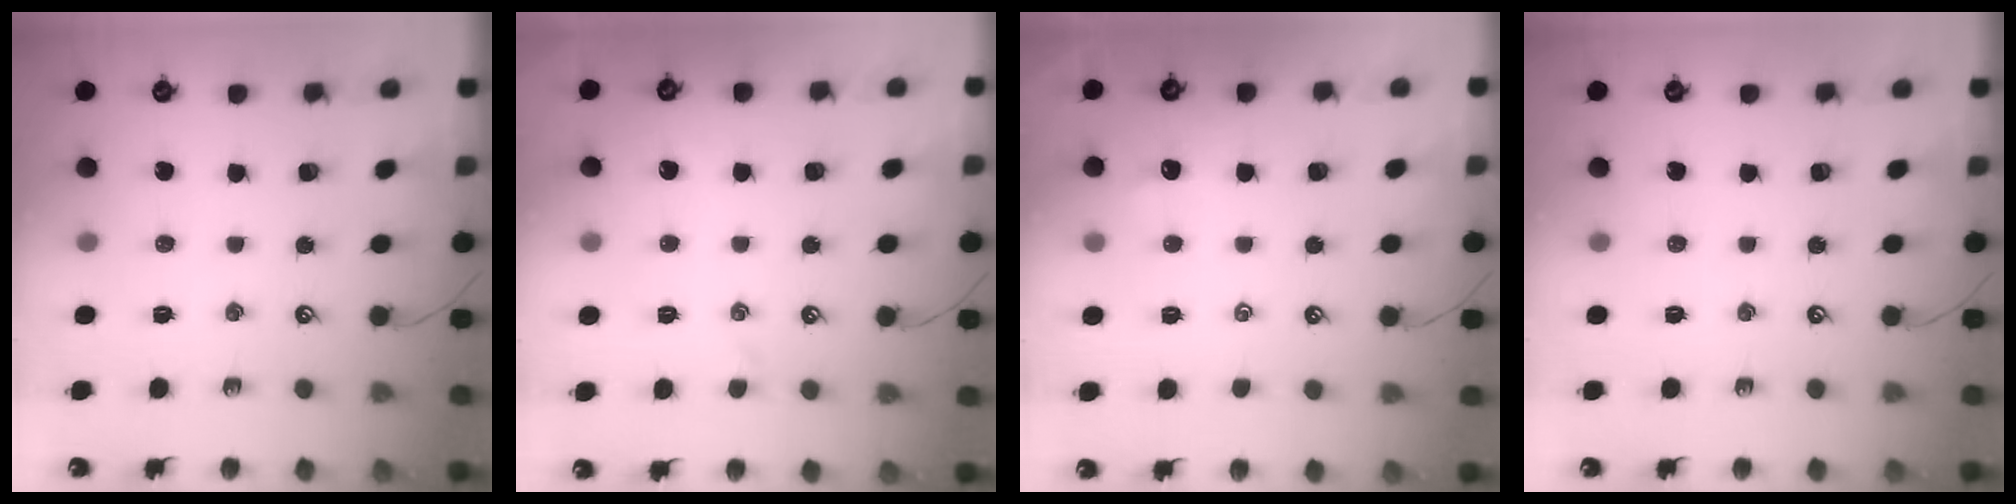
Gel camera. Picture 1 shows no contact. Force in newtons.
{"total": 1.9, "press": 1.9, "slide": 0.3}
{"total": 1.1, "press": 1.0, "slide": 0.4}
{"total": 0.0}